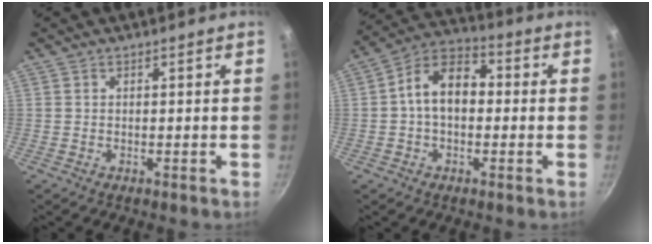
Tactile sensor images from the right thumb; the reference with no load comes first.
{"total": 11.0, "force": [0.3, 7.4, 8.1], "torque": [-0.101, 0.037, -0.016]}